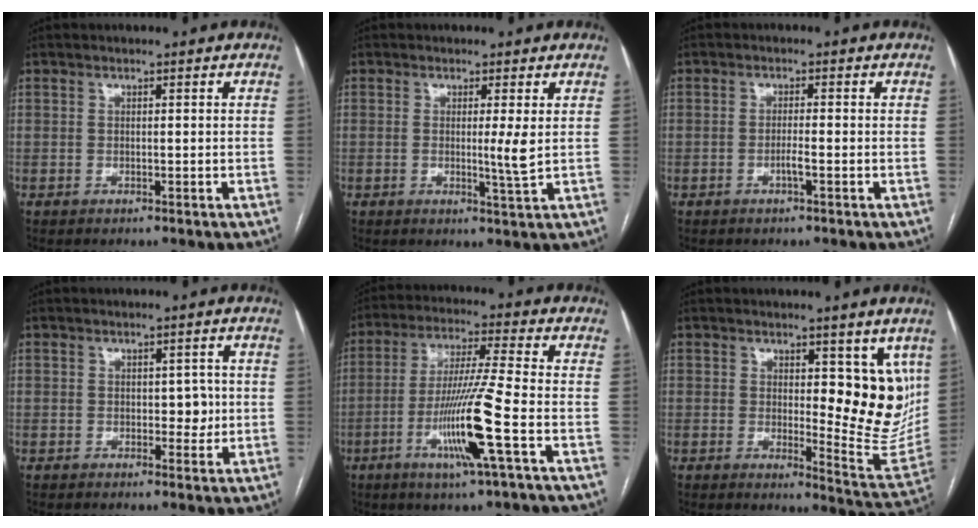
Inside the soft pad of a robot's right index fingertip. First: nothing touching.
{"total": 3.1, "force": [0.2, -0.6, 3.1], "torque": [-0.054, -0.009, 0.003]}
{"total": 1.9, "force": [-0.8, -0.1, 1.7], "torque": [-0.032, 0.000, -0.016]}
{"total": 2.8, "force": [0.1, 1.7, 2.2], "torque": [-0.022, 0.002, 0.003]}
{"total": 12.5, "force": [-4.3, -1.3, 11.7], "torque": [-0.231, -0.017, -0.086]}
{"total": 11.6, "force": [3.9, 4.2, 10.1], "torque": [-0.111, -0.015, 0.059]}